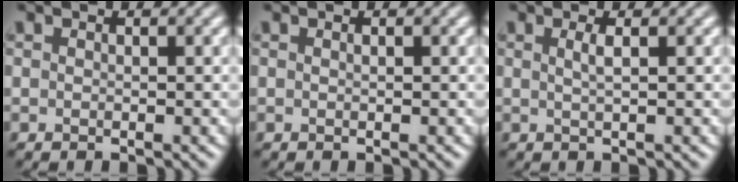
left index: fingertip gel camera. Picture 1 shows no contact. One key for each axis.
{"total": 0.0}
{"total": 1.4, "fx": 0.4, "fy": 0.4, "fz": 1.3, "tx": -0.019, "ty": 0.002, "tz": 0.003}